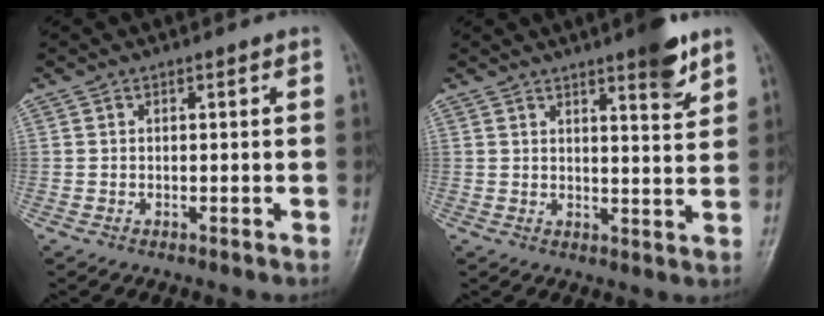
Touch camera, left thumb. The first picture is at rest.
{"total": 6.7, "force": [4.4, 1.2, 4.8], "torque": [-0.059, -0.029, 0.060]}